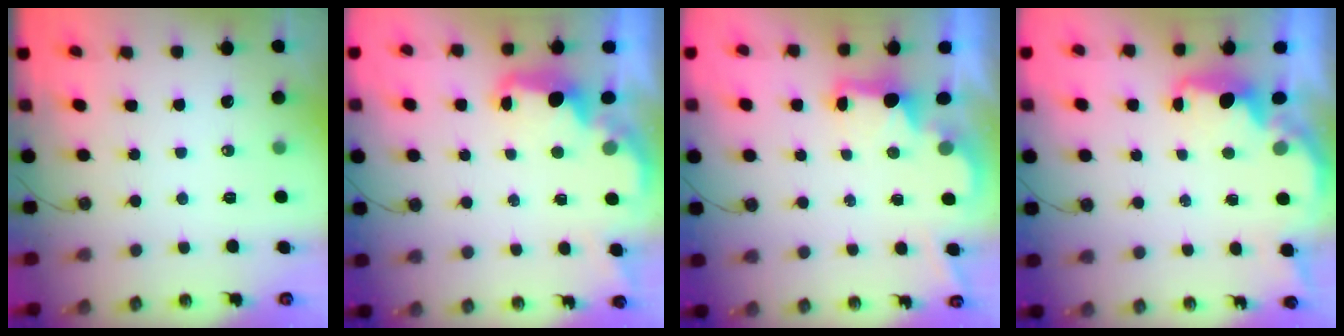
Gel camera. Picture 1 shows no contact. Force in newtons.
{"total": 2.4, "press": 2.3, "slide": 0.8}
{"total": 2.0, "press": 1.9, "slide": 0.7}
{"total": 2.2, "press": 2.0, "slide": 0.8}